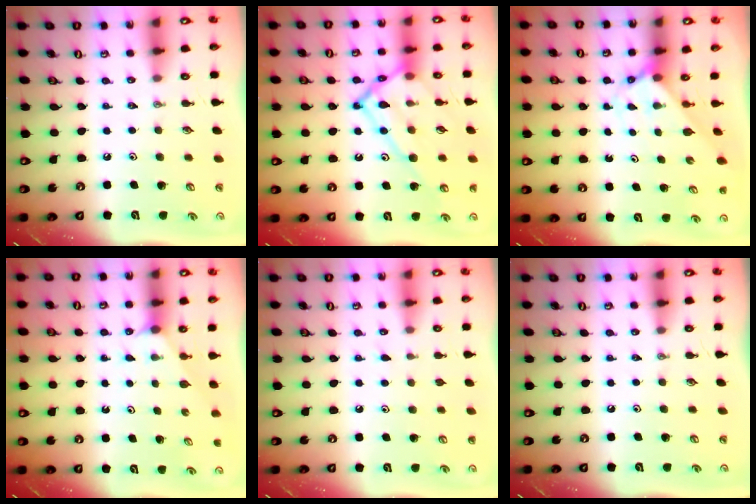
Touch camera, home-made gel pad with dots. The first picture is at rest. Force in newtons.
{"total": 19.1, "press": 19.0, "slide": 1.9}
{"total": 2.5, "press": 2.5, "slide": 0.2}
{"total": 1.0, "press": 1.0, "slide": 0.3}
{"total": 6.2, "press": 6.1, "slide": 0.5}
{"total": 0.0}